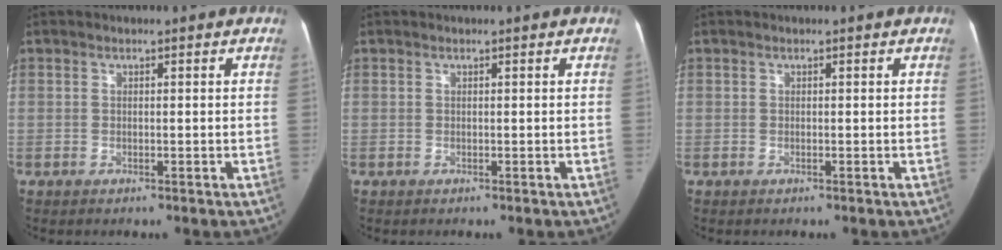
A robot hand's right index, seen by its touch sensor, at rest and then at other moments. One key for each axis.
{"total": 0.0}
{"total": 0.0}